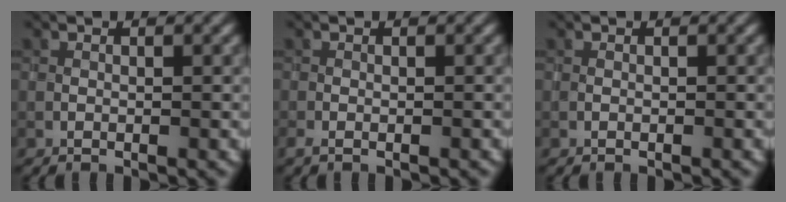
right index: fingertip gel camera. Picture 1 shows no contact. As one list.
[{"total": 0.9, "force": [-0.7, 0.3, 0.6], "torque": [-0.013, -0.004, -0.014]}, {"total": 0.0}]